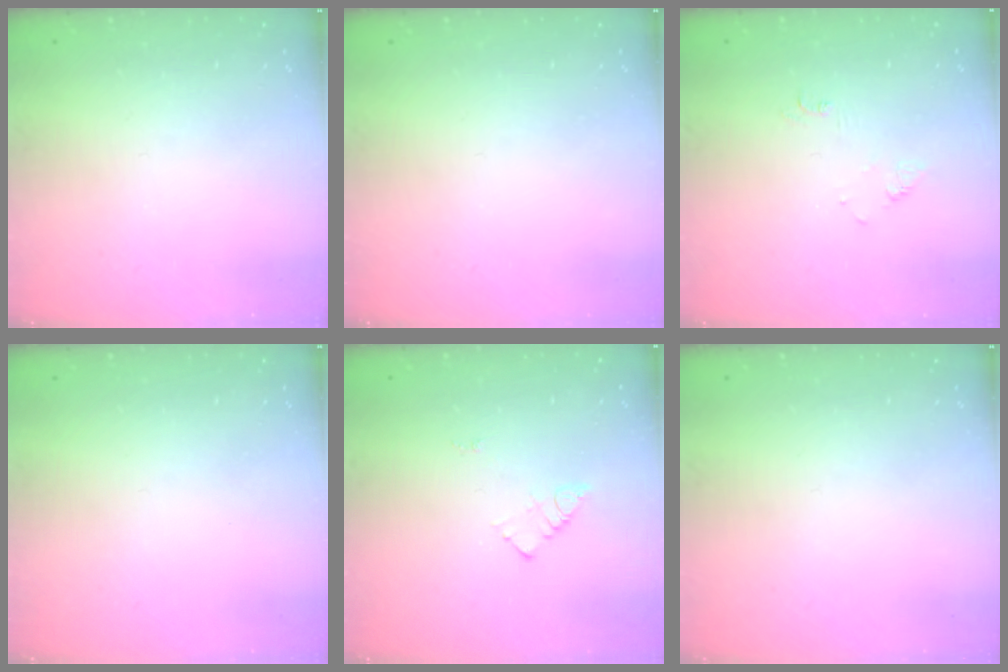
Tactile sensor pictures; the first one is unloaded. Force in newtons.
{"total": 0.0}
{"total": 3.7, "press": 3.7, "slide": 0.4}
{"total": 0.0}
{"total": 3.3, "press": 3.3, "slide": 0.4}
{"total": 0.0}